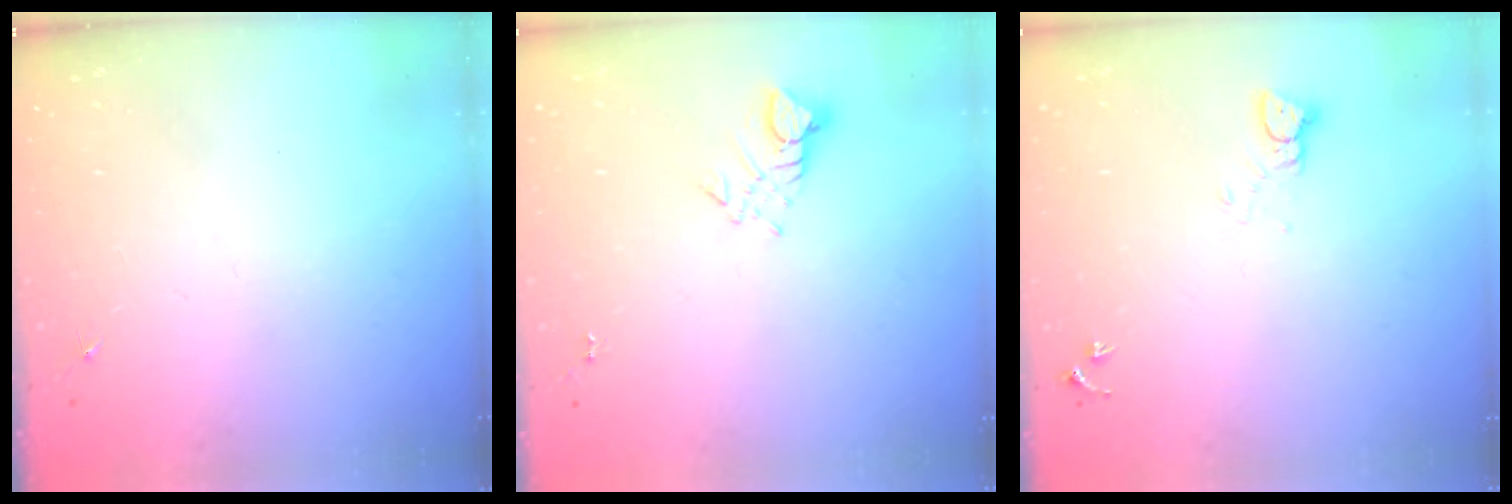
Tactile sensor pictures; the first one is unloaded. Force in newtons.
{"total": 3.5, "press": 3.5, "slide": 0.3}
{"total": 2.6, "press": 2.6, "slide": 0.1}